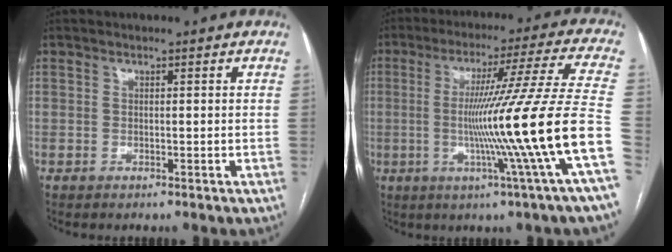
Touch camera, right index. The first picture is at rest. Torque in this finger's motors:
{"motor_torque": [1.94, -0.20, 1.06, 0.21]}